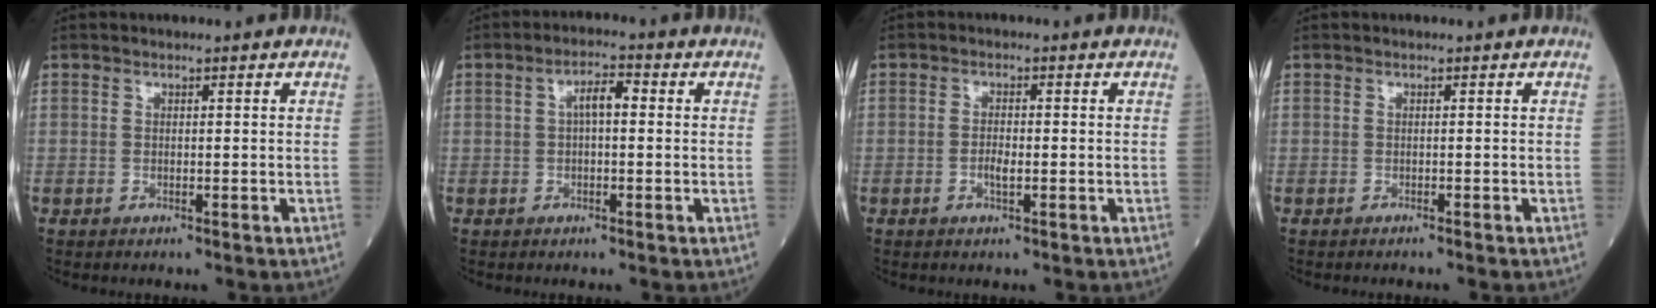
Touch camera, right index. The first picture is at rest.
{"total": 3.3, "force": [0.3, 1.0, 3.2], "torque": [-0.056, 0.011, 0.002]}
{"total": 1.9, "force": [-0.6, 0.4, 1.7], "torque": [-0.037, 0.000, -0.011]}
{"total": 1.4, "force": [-1.2, -0.1, 0.6], "torque": [-0.010, 0.001, -0.015]}